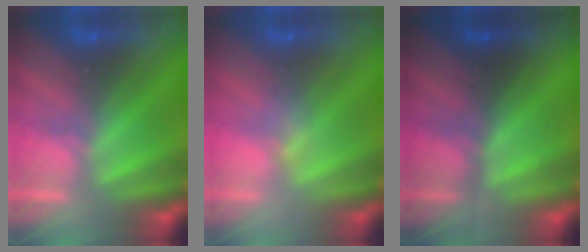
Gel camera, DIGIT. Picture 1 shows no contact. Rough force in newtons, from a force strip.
{"total": 2.4}
{"total": 1.3}